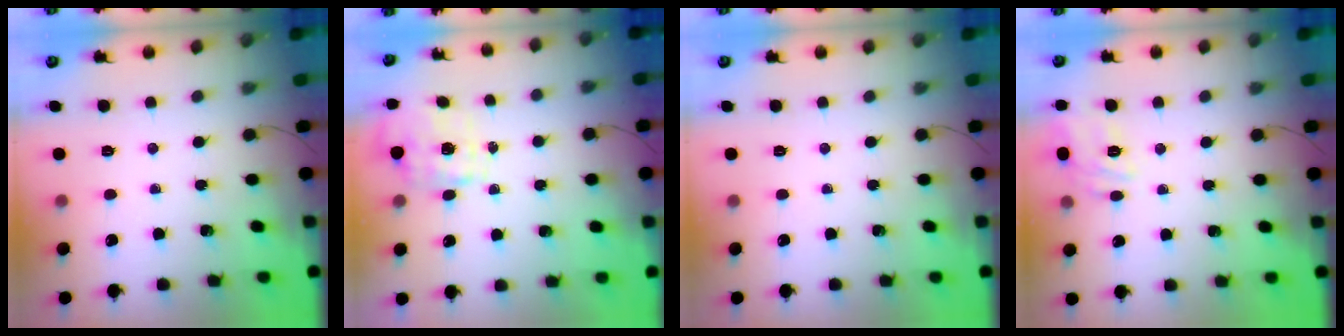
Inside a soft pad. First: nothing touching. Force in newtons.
{"total": 1.6, "press": 1.5, "slide": 0.5}
{"total": 0.0}
{"total": 7.6, "press": 7.6, "slide": 0.8}